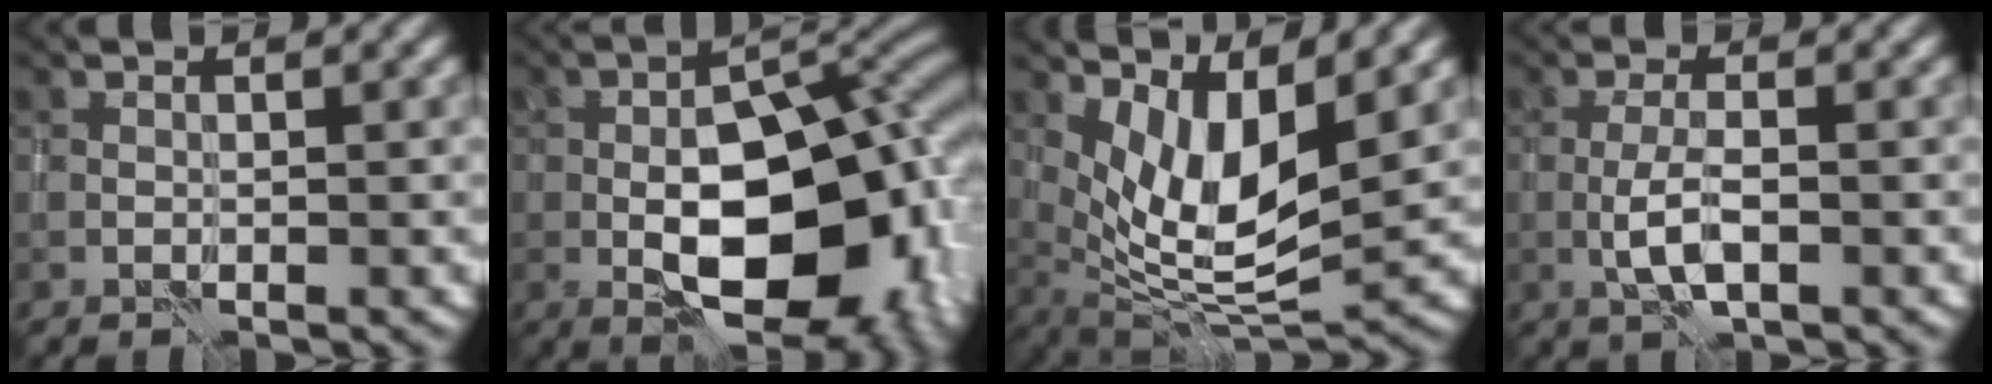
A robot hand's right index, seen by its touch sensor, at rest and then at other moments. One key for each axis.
{"total": 14.9, "fx": -4.0, "fy": 7.7, "fz": 12.1, "tx": -0.141, "ty": 0.002, "tz": -0.067}
{"total": 7.8, "fx": 2.7, "fy": 2.8, "fz": 6.8, "tx": -0.133, "ty": -0.013, "tz": 0.051}
{"total": 2.9, "fx": -1.0, "fy": 0.7, "fz": 2.7, "tx": -0.061, "ty": 0.001, "tz": -0.021}